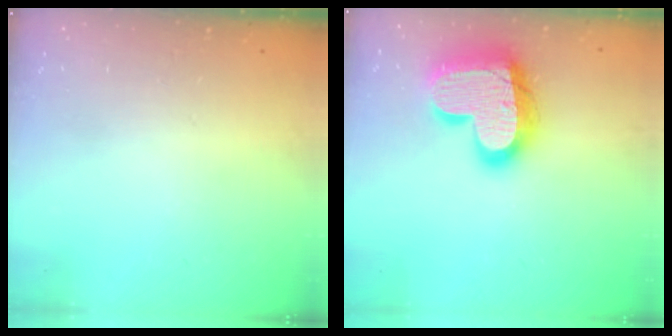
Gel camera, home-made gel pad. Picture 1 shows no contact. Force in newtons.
{"total": 22.4, "press": 22.4, "slide": 1.4}